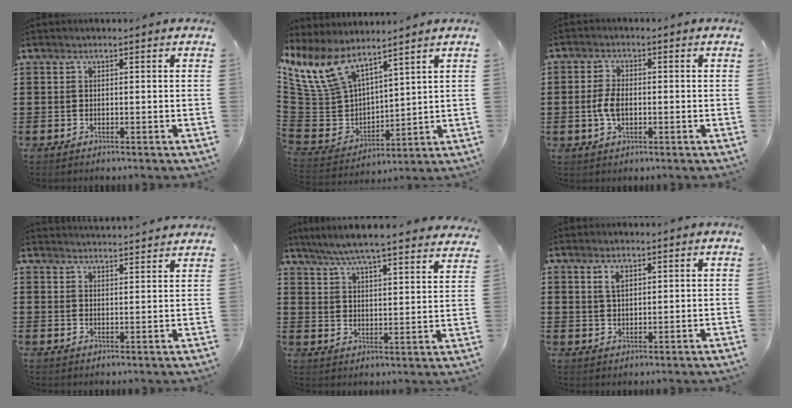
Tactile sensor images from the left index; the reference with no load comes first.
{"total": 10.6, "force": [8.1, 4.5, 5.1], "torque": [-0.151, -0.053, 0.152]}
{"total": 3.9, "force": [-0.4, 2.1, 3.3], "torque": [-0.084, -0.003, -0.014]}
{"total": 2.8, "force": [2.7, -0.3, -0.4], "torque": [-0.002, -0.014, 0.051]}
{"total": 6.0, "force": [5.6, -0.4, 2.0], "torque": [-0.062, -0.034, 0.096]}
{"total": 2.4, "force": [1.4, 1.1, 1.6], "torque": [-0.028, 0.000, 0.023]}